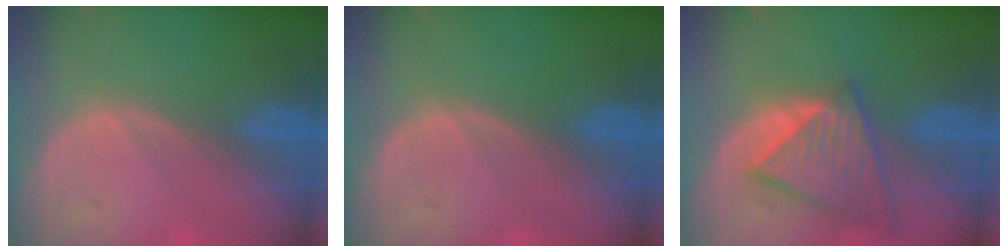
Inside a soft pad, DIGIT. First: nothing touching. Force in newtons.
{"total": 0.0}
{"total": 8.2, "press": 7.2, "slide": 3.9}